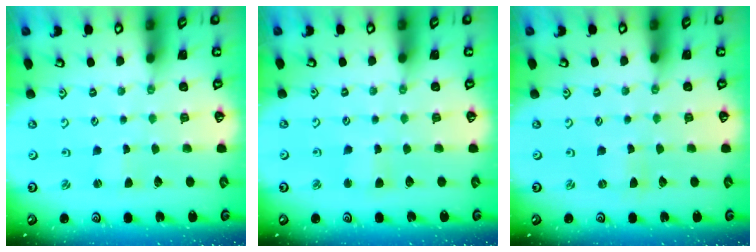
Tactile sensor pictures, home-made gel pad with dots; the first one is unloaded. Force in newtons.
{"total": 3.3, "press": 3.3, "slide": 0.3}
{"total": 0.6, "press": 0.6, "slide": 0.1}